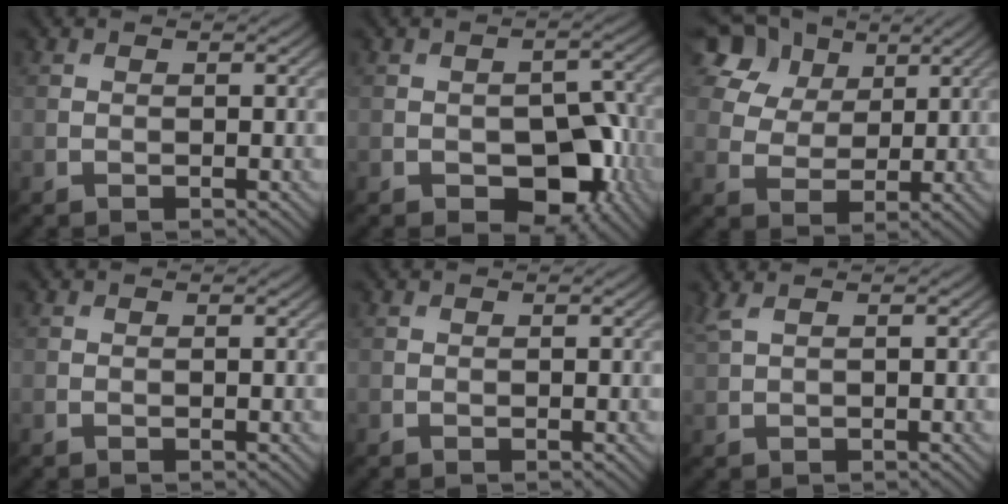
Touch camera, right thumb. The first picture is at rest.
{"total": 8.2, "force": [-3.0, 5.0, 5.8], "torque": [-0.077, -0.010, -0.045]}
{"total": 11.5, "force": [6.5, 7.9, 5.4], "torque": [-0.165, 0.018, 0.133]}
{"total": 0.0}
{"total": 0.0}
{"total": 2.3, "force": [1.4, 0.6, 1.7], "torque": [-0.045, 0.011, 0.032]}